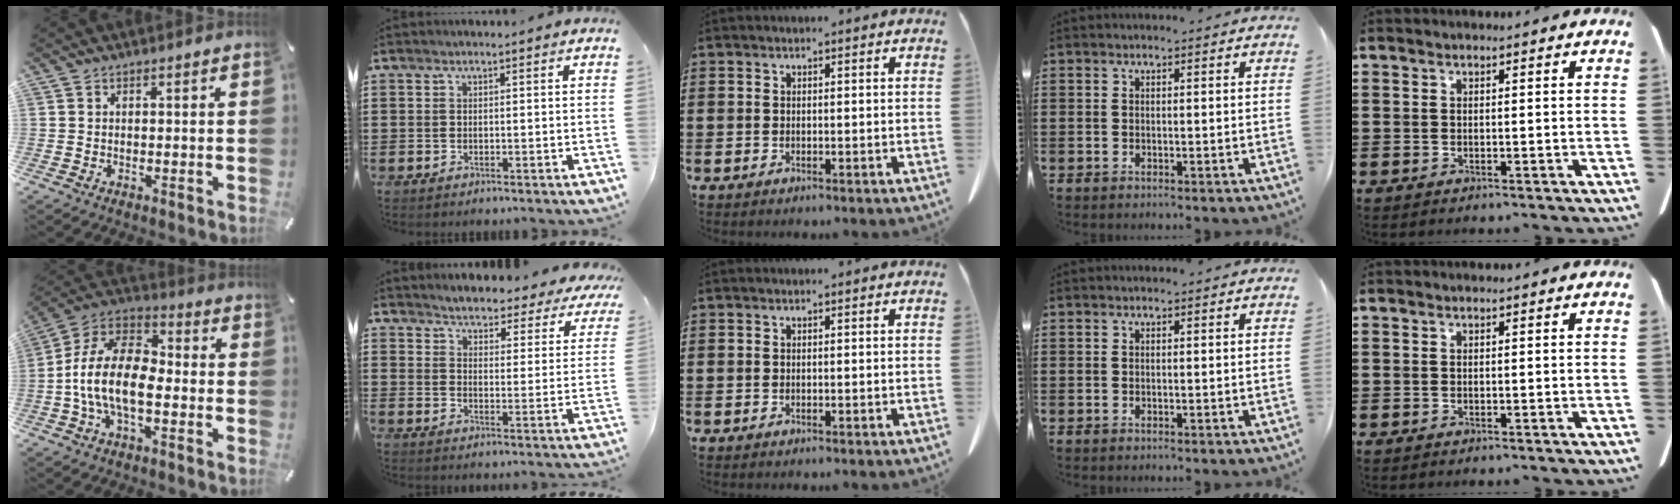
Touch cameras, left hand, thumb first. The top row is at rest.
{"thumb": {"total": 14.6, "force": [-4.4, 8.1, 11.3], "torque": [-0.244, 0.015, -0.083]}, "index": {"total": 3.8, "force": [3.8, -0.1, 0.2], "torque": [-0.028, -0.034, 0.060]}}